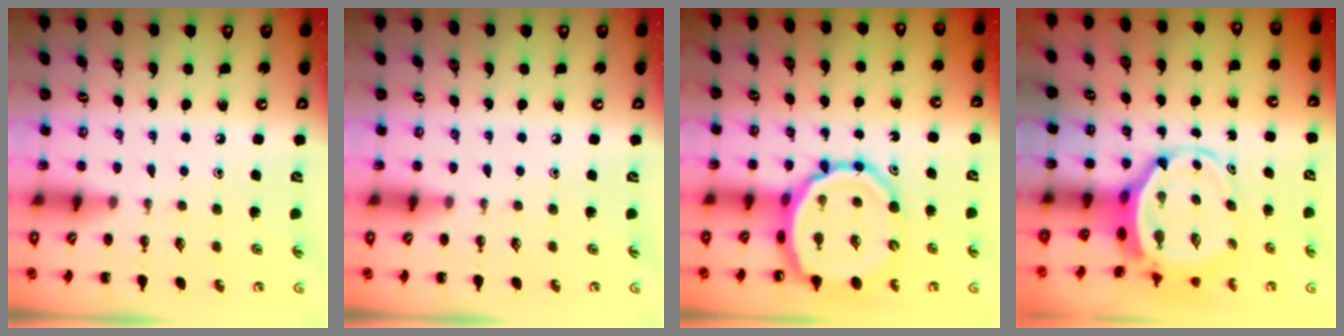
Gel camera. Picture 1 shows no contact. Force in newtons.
{"total": 0.0}
{"total": 14.3, "press": 13.8, "slide": 4.0}
{"total": 5.4, "press": 5.2, "slide": 1.2}